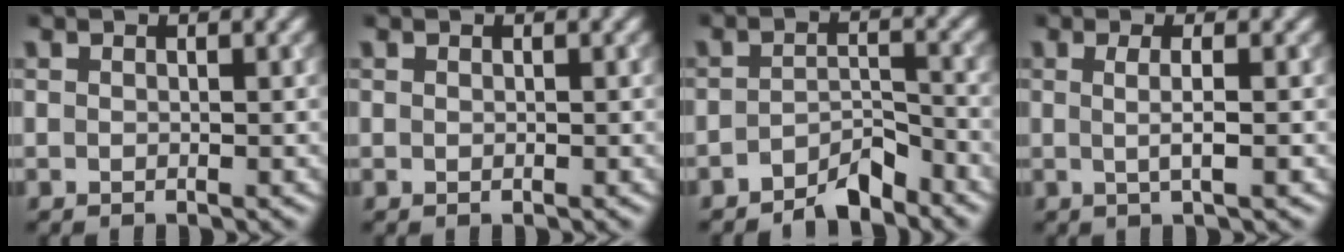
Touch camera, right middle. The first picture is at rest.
{"total": 0.0}
{"total": 3.1, "force": [-2.6, 0.8, 1.4], "torque": [-0.018, 0.011, -0.050]}
{"total": 2.2, "force": [0.0, 0.5, 2.1], "torque": [-0.037, 0.000, -0.006]}